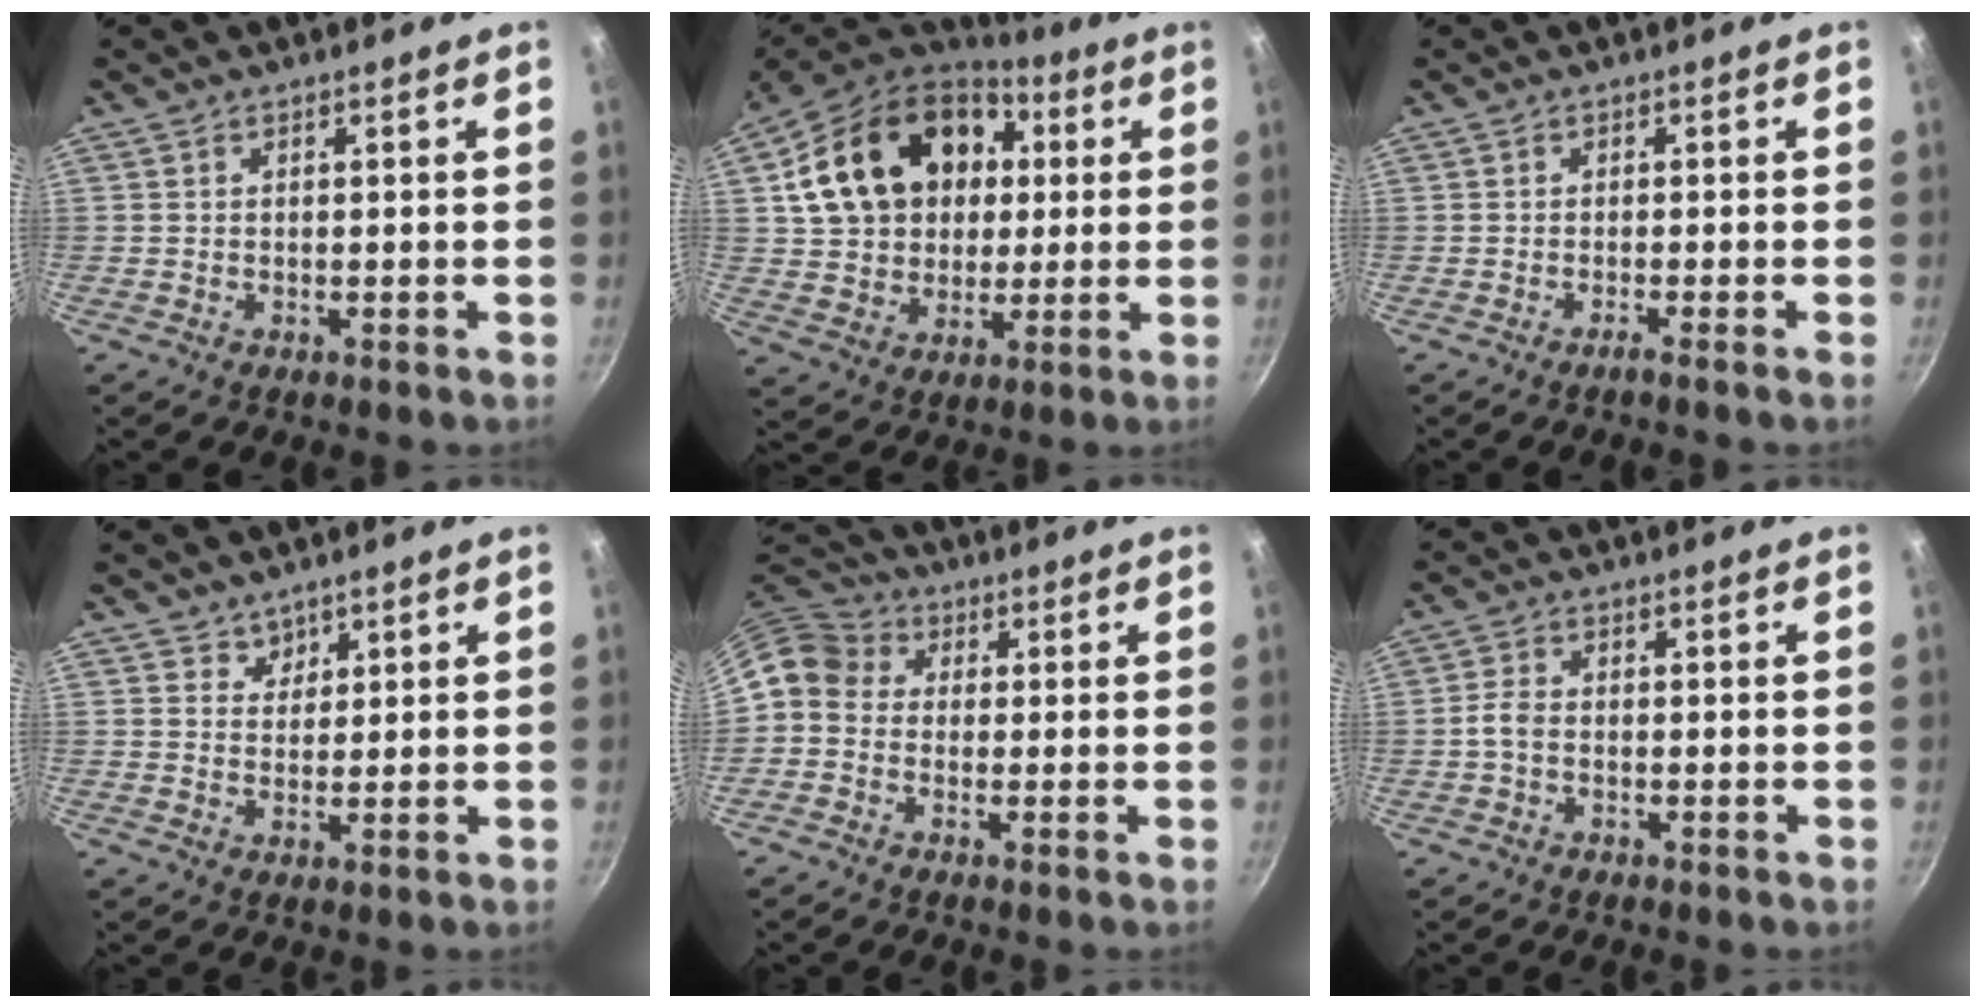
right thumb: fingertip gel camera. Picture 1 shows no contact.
{"total": 23.5, "force": [5.6, 17.8, 14.3], "torque": [-0.234, 0.023, 0.099]}
{"total": 1.1, "force": [-0.7, -0.5, 0.7], "torque": [-0.026, 0.007, -0.012]}
{"total": 2.7, "force": [1.9, 1.9, -0.1], "torque": [0.019, -0.013, 0.030]}
{"total": 7.9, "force": [-0.1, 6.9, 3.9], "torque": [-0.056, 0.029, -0.025]}
{"total": 2.6, "force": [-0.7, 1.7, 1.9], "torque": [-0.042, 0.013, -0.019]}